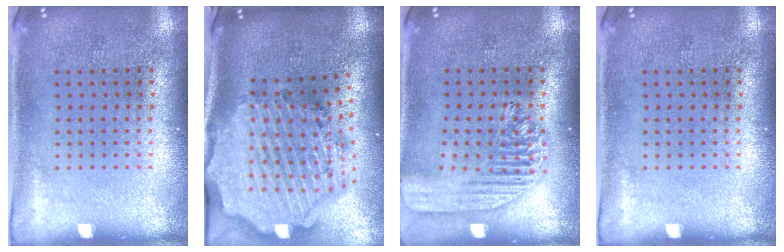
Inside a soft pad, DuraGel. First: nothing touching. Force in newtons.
{"total": 3.5, "press": 3.0, "slide": 1.8}
{"total": 1.7, "press": 1.6, "slide": 0.6}
{"total": 0.0}